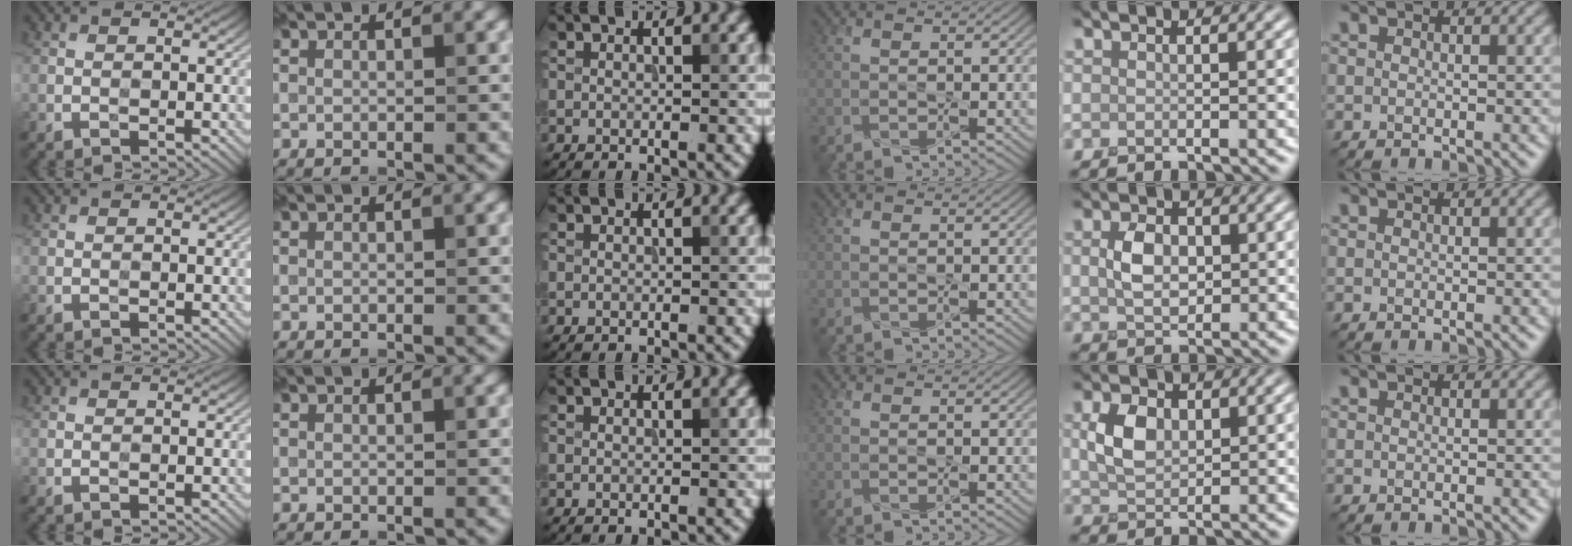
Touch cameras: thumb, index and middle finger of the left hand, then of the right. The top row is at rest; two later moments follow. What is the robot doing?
{"motion": "press", "object": "joystick"}